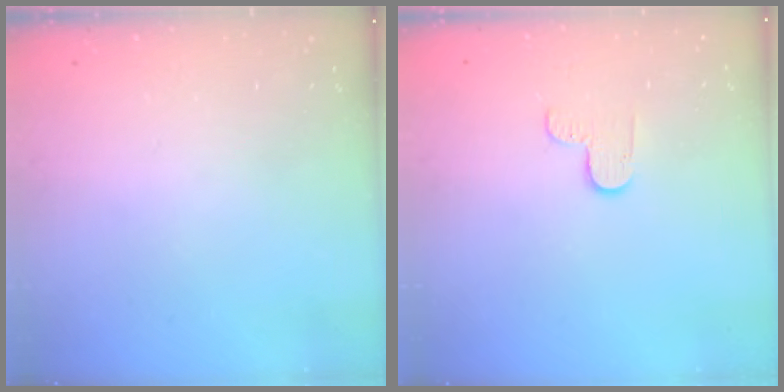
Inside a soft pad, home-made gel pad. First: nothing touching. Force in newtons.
{"total": 3.8, "press": 3.8, "slide": 0.4}